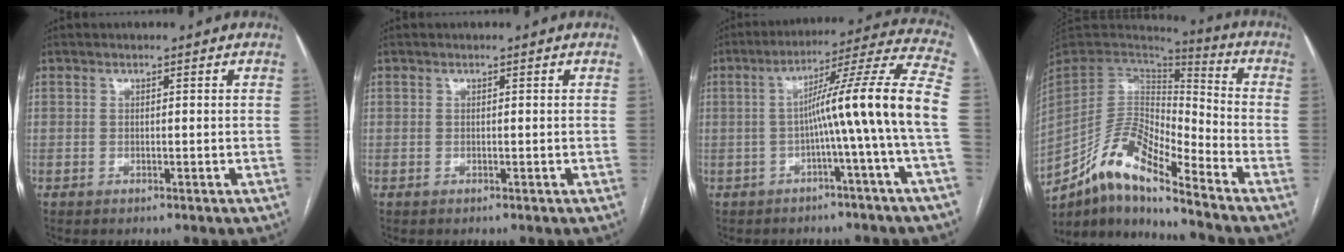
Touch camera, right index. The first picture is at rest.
{"total": 0.0}
{"total": 11.7, "force": [-2.5, -2.2, 11.2], "torque": [-0.160, 0.030, -0.039]}
{"total": 14.3, "force": [-10.4, 3.1, 9.4], "torque": [-0.176, 0.019, -0.191]}